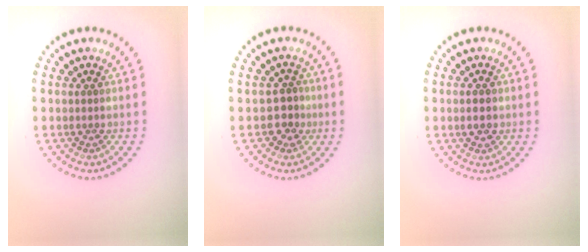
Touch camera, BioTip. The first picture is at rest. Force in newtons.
{"total": 1.8, "press": 1.5, "slide": 1.0}
{"total": 2.3, "press": 2.3, "slide": 0.1}